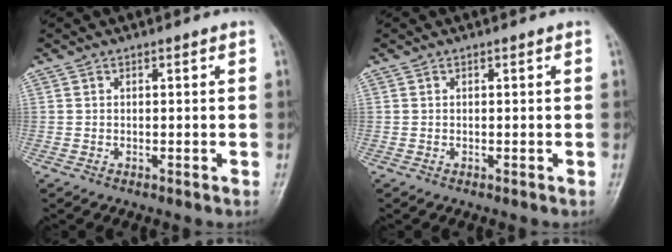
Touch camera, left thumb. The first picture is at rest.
{"total": 0.0}